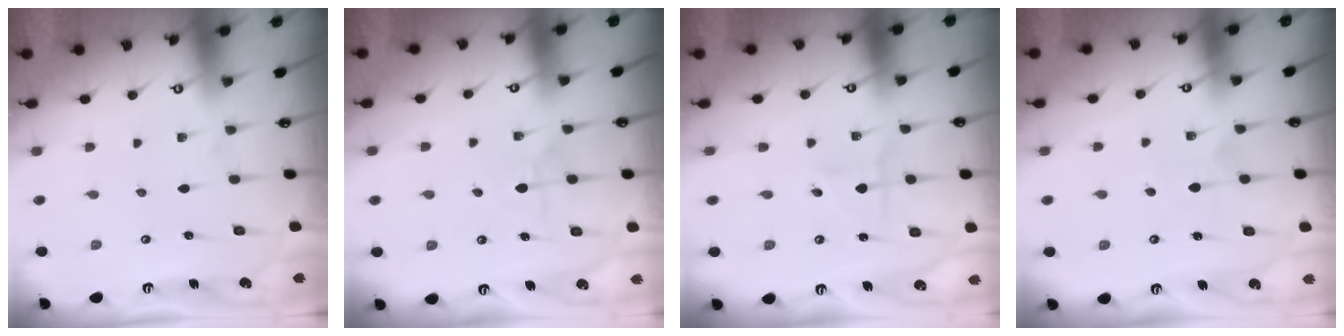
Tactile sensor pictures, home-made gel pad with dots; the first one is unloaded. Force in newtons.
{"total": 6.3, "press": 6.2, "slide": 0.7}
{"total": 1.8, "press": 1.7, "slide": 0.7}
{"total": 5.7, "press": 5.7, "slide": 0.5}